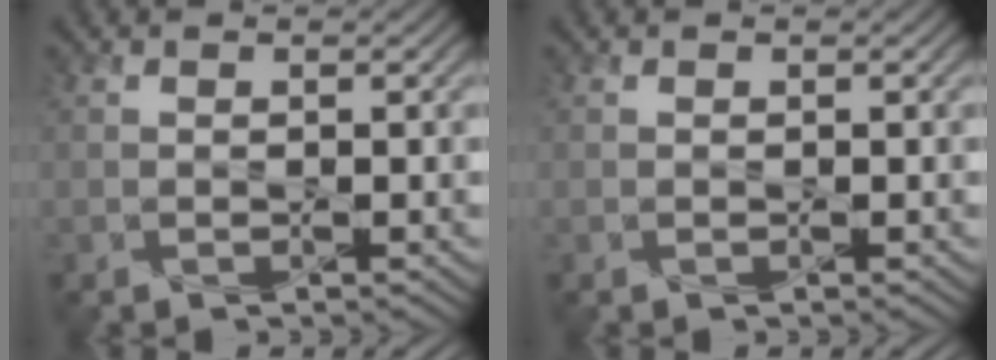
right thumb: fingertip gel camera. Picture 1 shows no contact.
{"total": 0.0}